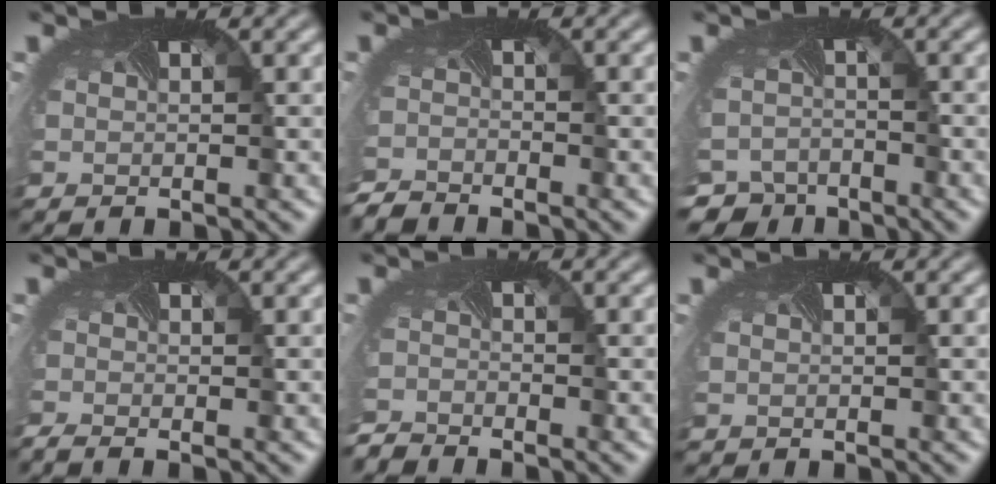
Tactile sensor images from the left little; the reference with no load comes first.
{"total": 2.8, "force": [-2.7, 0.1, -0.3], "torque": [-0.008, -0.020, -0.059]}
{"total": 5.4, "force": [-4.7, 2.5, 0.9], "torque": [-0.019, -0.028, -0.075]}
{"total": 2.1, "force": [-1.9, 0.2, 0.8], "torque": [-0.019, -0.018, -0.036]}
{"total": 2.7, "force": [-2.7, -0.1, -0.5], "torque": [-0.003, -0.020, -0.059]}
{"total": 0.0}